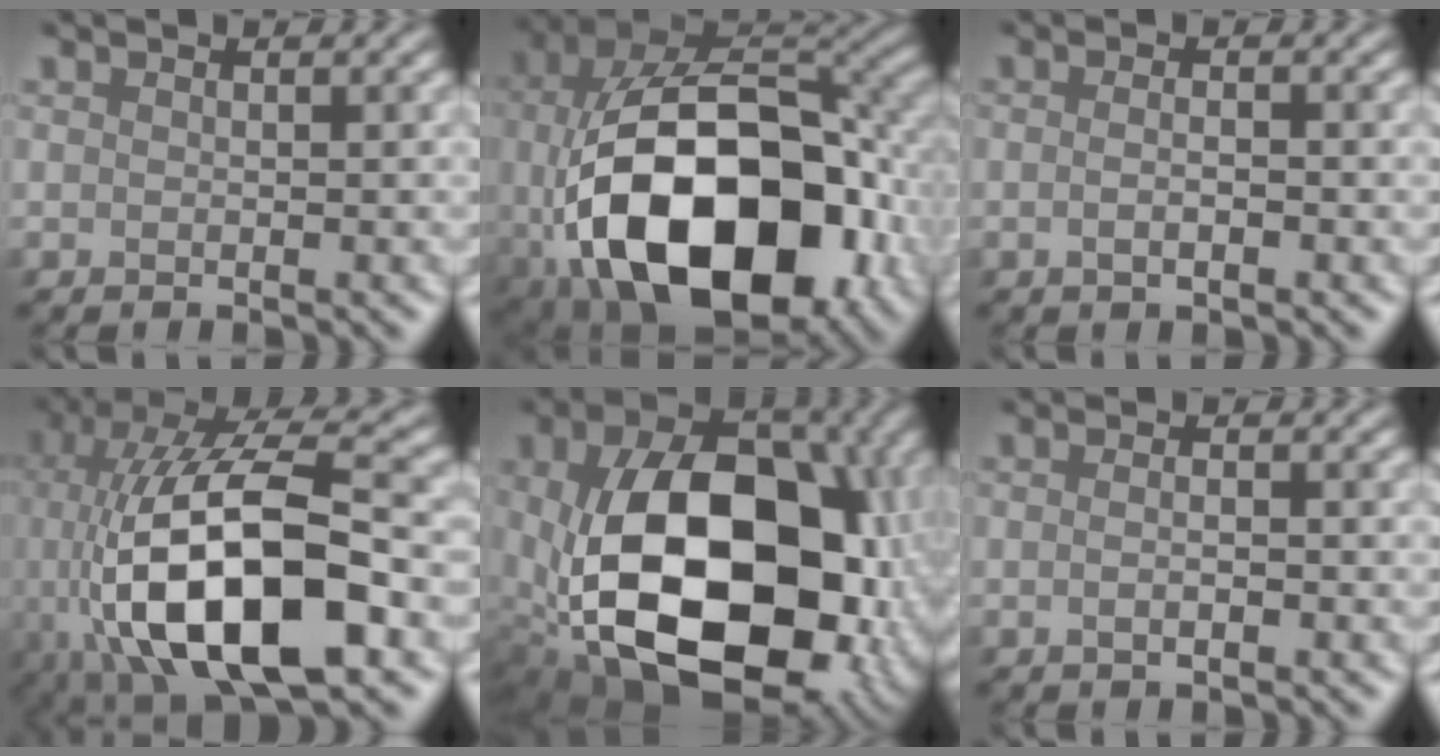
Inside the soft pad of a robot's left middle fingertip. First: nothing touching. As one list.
[{"total": 18.0, "force": [-3.5, 11.0, 13.8], "torque": [-0.267, -0.040, -0.031]}, {"total": 1.5, "force": [-0.3, 0.6, 1.4], "torque": [-0.009, 0.001, -0.009]}, {"total": 14.9, "force": [-3.2, 6.6, 13.0], "torque": [-0.239, 0.009, -0.053]}, {"total": 17.6, "force": [-2.1, 11.9, 12.9], "torque": [-0.247, -0.040, -0.018]}, {"total": 1.7, "force": [-0.1, 0.7, 1.5], "torque": [-0.005, 0.004, -0.008]}]